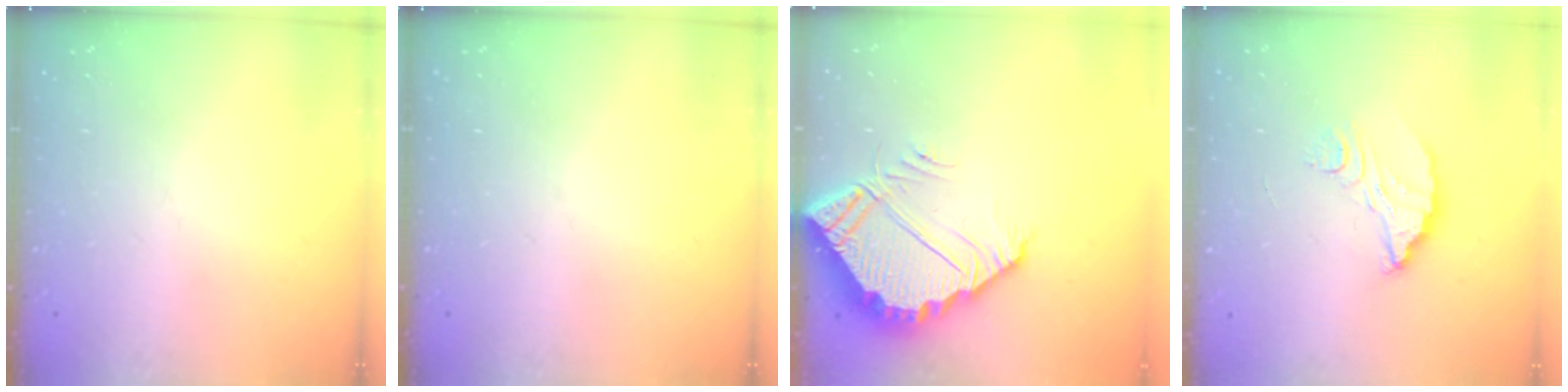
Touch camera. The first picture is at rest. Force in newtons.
{"total": 0.0}
{"total": 6.1, "press": 6.1, "slide": 0.3}
{"total": 7.5, "press": 7.5, "slide": 0.5}